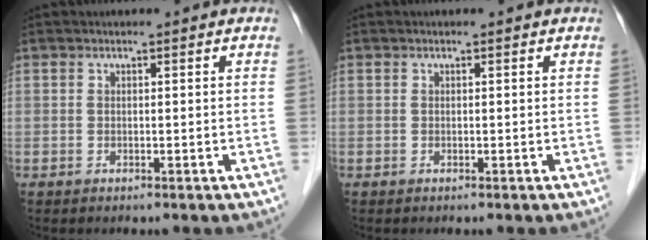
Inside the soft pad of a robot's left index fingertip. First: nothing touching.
{"total": 0.0}